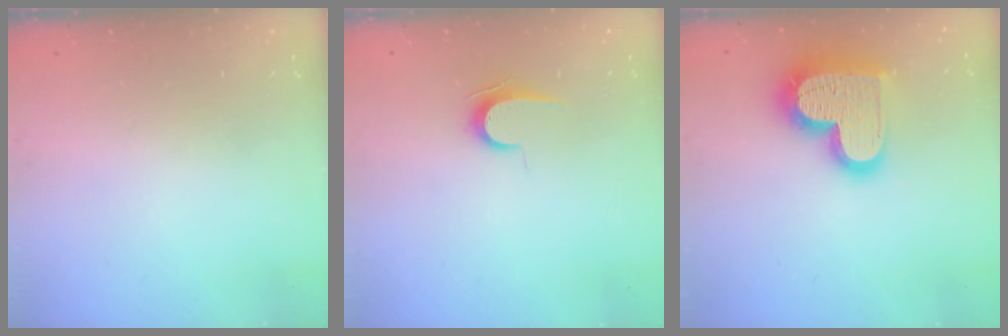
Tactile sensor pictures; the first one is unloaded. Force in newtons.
{"total": 7.0, "press": 7.0, "slide": 0.8}
{"total": 20.0, "press": 19.9, "slide": 1.4}